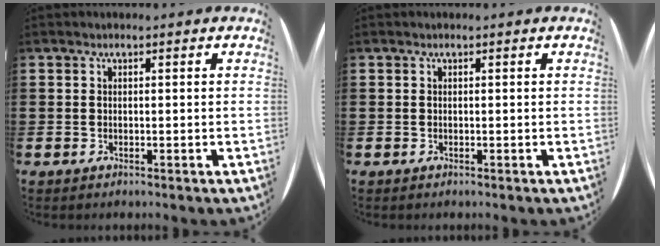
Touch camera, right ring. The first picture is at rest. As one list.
[{"total": 0.0}]